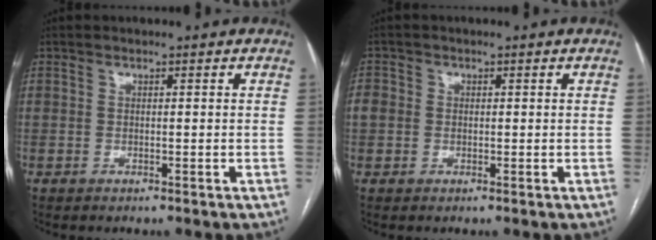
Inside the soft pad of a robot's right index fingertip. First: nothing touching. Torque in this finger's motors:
{"motor_torque": [0.34, 0.16, 0.14, 0.03]}